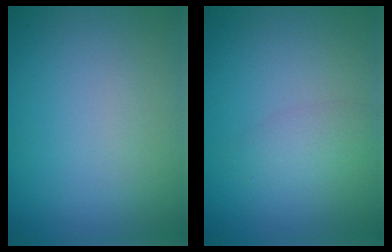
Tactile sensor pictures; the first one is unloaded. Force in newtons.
{"total": 1.6, "press": 1.6, "slide": 0.1}